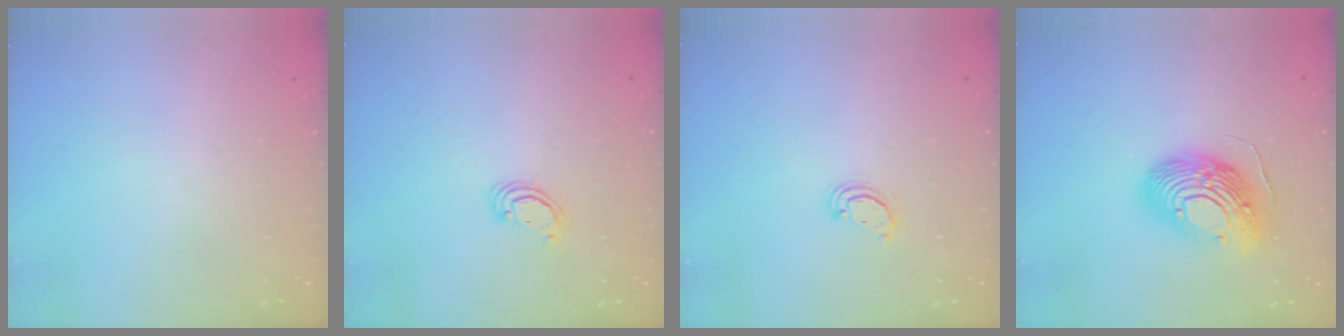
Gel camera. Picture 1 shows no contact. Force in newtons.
{"total": 2.3, "press": 2.3, "slide": 0.2}
{"total": 2.2, "press": 2.2, "slide": 0.3}
{"total": 16.9, "press": 16.8, "slide": 1.6}